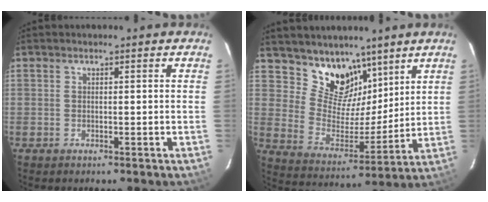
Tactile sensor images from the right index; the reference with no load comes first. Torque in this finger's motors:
{"motor_torque": [0.01, 0.29, 0.12, 0.00]}